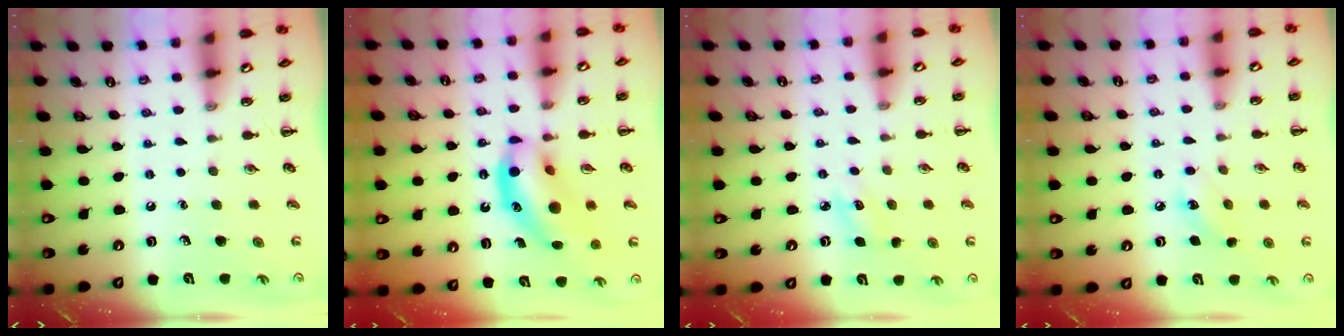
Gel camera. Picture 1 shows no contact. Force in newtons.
{"total": 15.2, "press": 14.8, "slide": 3.3}
{"total": 4.2, "press": 4.0, "slide": 1.3}
{"total": 6.3, "press": 6.1, "slide": 1.7}